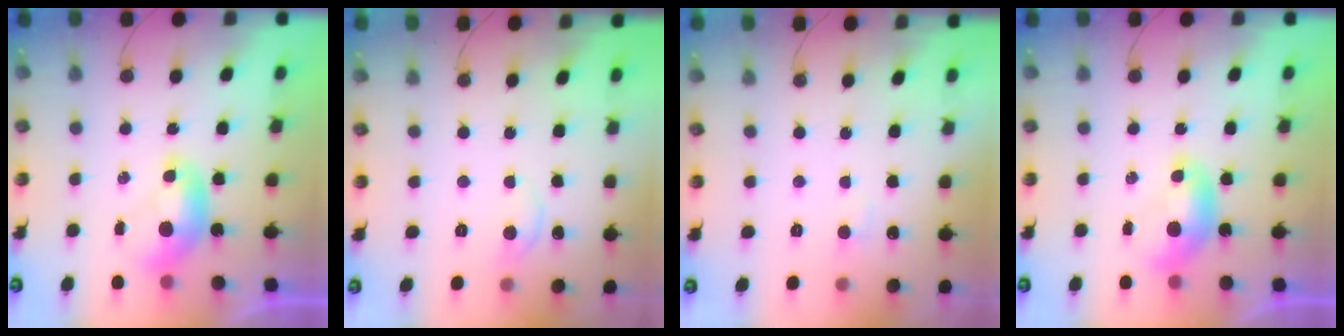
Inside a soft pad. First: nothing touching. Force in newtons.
{"total": 0.8, "press": 0.5, "slide": 0.6}
{"total": 2.0, "press": 1.9, "slide": 0.6}
{"total": 0.0}